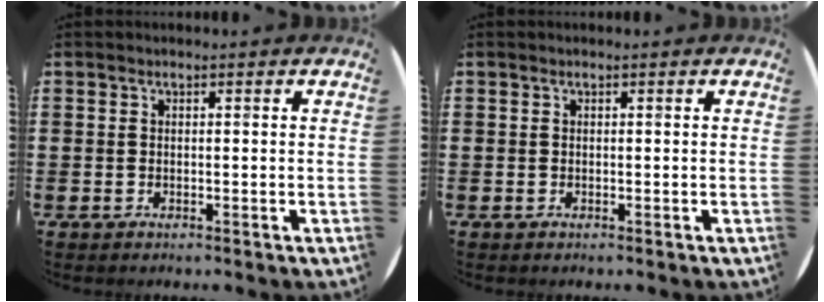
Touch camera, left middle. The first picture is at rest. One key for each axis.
{"total": 0.0}